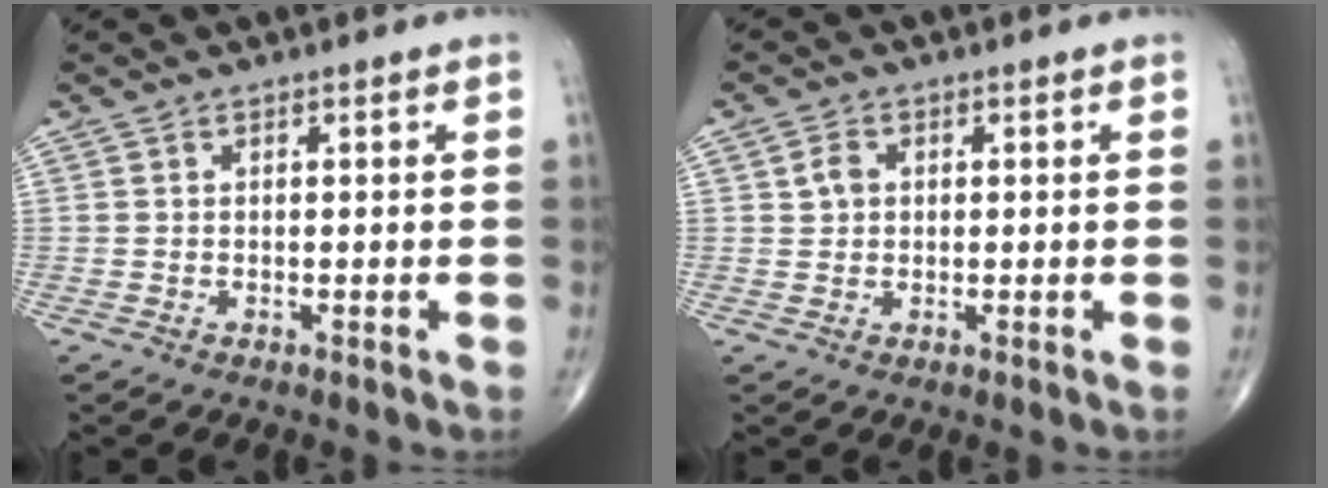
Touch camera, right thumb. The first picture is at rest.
{"total": 2.3, "force": [0.7, 1.0, 1.9], "torque": [-0.048, 0.007, 0.018]}